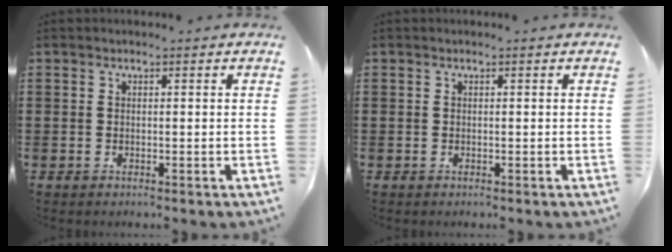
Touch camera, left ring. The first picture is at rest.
{"total": 0.0}